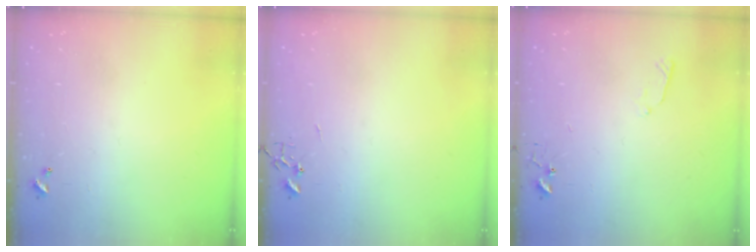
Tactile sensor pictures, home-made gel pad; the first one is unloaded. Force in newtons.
{"total": 0.0}
{"total": 4.4, "press": 4.4, "slide": 0.5}